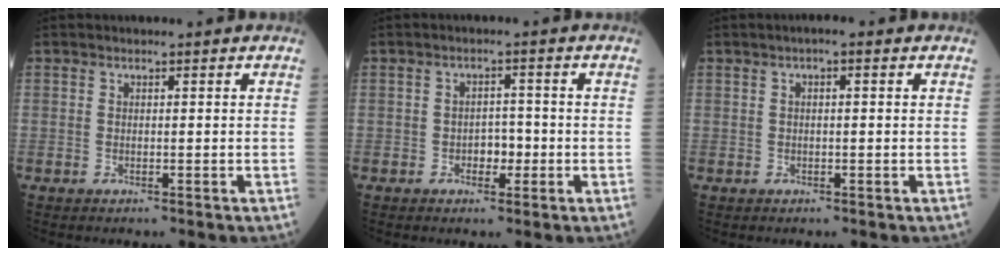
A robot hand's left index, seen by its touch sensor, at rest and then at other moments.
{"total": 2.8, "force": [-1.3, 1.6, 1.8], "torque": [-0.022, 0.002, -0.022]}
{"total": 1.6, "force": [0.2, 0.4, 1.5], "torque": [-0.025, 0.003, -0.003]}